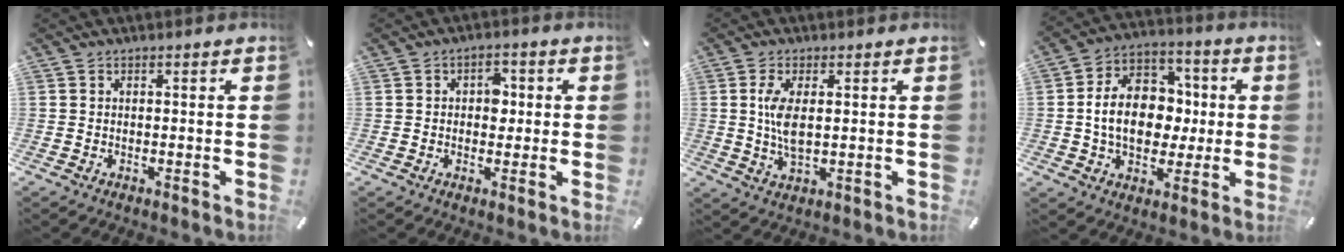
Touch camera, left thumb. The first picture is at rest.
{"total": 4.4, "force": [0.1, 3.2, 3.0], "torque": [-0.028, -0.001, -0.009]}
{"total": 6.6, "force": [0.9, 2.7, 5.9], "torque": [-0.136, -0.008, 0.007]}
{"total": 14.8, "force": [-0.7, 11.6, 9.2], "torque": [-0.170, 0.015, -0.009]}